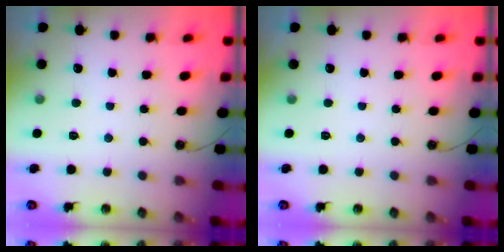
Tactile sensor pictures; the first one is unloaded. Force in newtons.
{"total": 0.0}